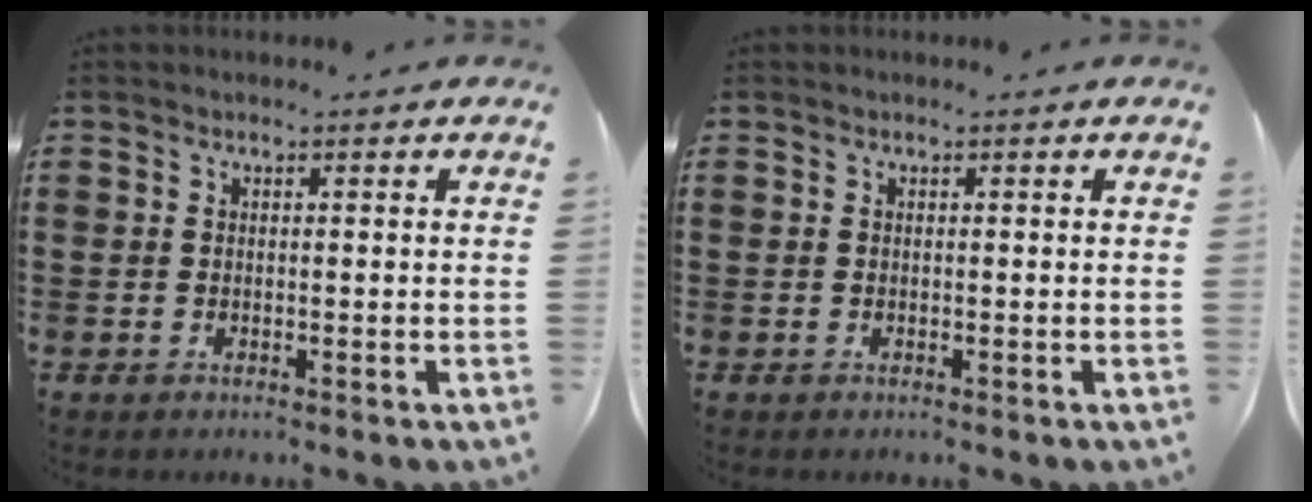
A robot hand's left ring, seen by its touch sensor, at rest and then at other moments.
{"total": 0.0}